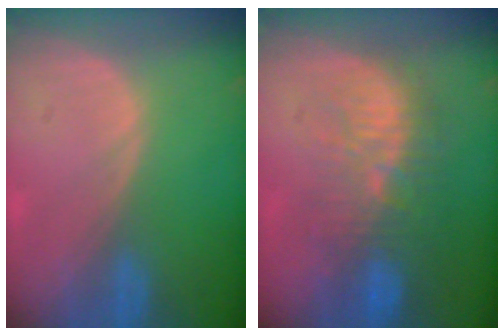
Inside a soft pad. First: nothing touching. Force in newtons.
{"total": 10.1, "press": 9.2, "slide": 4.2}